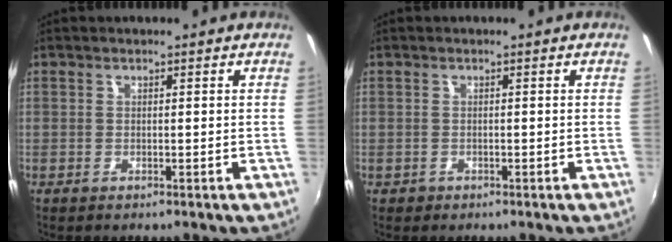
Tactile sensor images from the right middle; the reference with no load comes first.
{"total": 0.7, "force": [-0.5, 0.5, 0.1], "torque": [-0.004, -0.003, -0.006]}